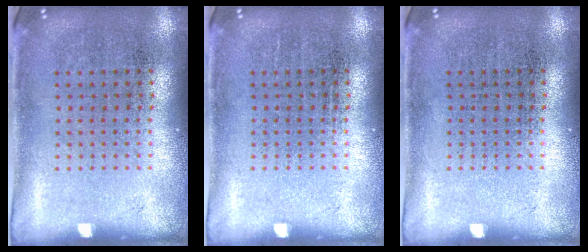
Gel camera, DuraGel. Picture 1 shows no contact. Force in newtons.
{"total": 0.0}
{"total": 0.0}